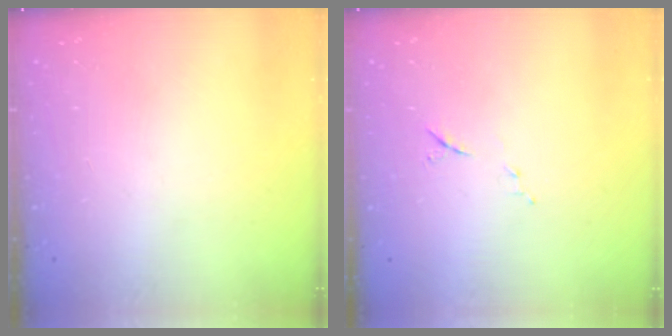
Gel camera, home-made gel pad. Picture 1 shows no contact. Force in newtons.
{"total": 6.4, "press": 6.3, "slide": 1.3}